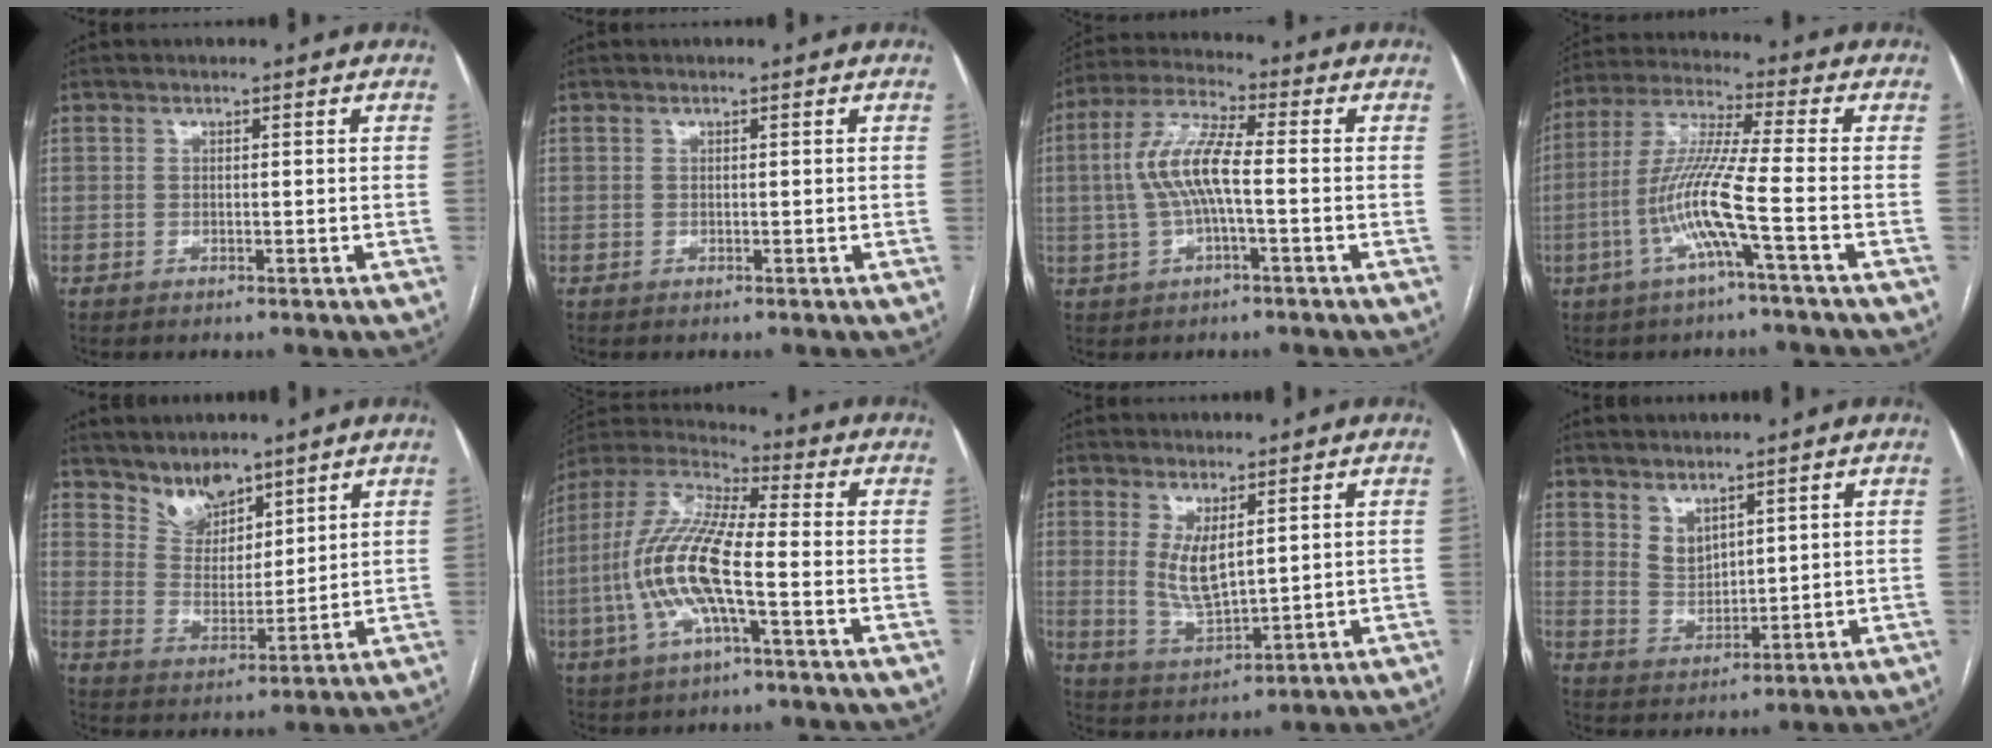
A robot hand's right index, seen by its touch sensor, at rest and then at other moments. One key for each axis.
{"total": 0.0}
{"total": 9.1, "fx": -0.4, "fy": 1.8, "fz": 8.9, "tx": -0.194, "ty": 0.016, "tz": -0.011}
{"total": 10.6, "fx": -3.5, "fy": -1.0, "fz": 9.9, "tx": -0.209, "ty": 0.002, "tz": -0.074}
{"total": 6.5, "fx": 5.3, "fy": 3.0, "fz": 2.1, "tx": -0.041, "ty": 0.002, "tz": 0.109}
{"total": 14.1, "fx": -3.1, "fy": 2.9, "fz": 13.5, "tx": -0.293, "ty": 0.007, "tz": -0.063}
{"total": 6.5, "fx": 2.0, "fy": 2.2, "fz": 5.8, "tx": -0.121, "ty": -0.015, "tz": 0.050}
{"total": 4.1, "fx": 3.0, "fy": 2.0, "fz": 1.8, "tx": -0.039, "ty": -0.007, "tz": 0.073}